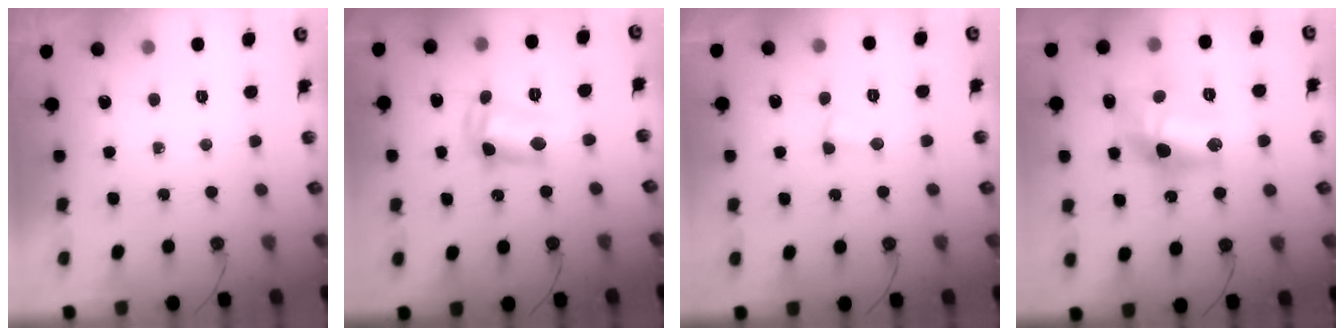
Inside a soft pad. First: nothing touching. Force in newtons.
{"total": 11.7, "press": 11.7, "slide": 0.9}
{"total": 2.8, "press": 2.8, "slide": 0.4}
{"total": 15.6, "press": 15.5, "slide": 1.0}